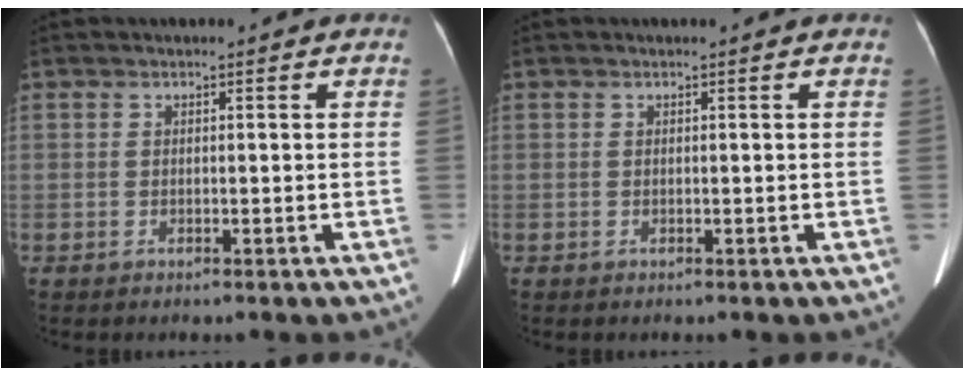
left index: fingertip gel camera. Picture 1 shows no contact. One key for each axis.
{"total": 0.0}